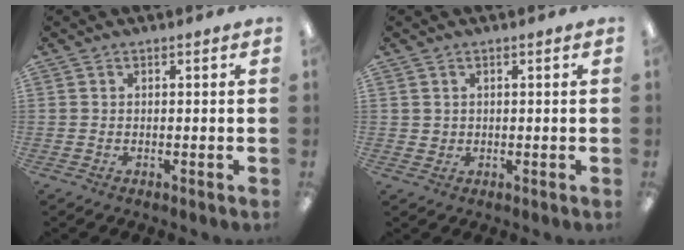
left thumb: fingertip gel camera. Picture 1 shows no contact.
{"total": 1.6, "force": [0.8, 1.3, 0.4], "torque": [-0.009, 0.004, 0.014]}